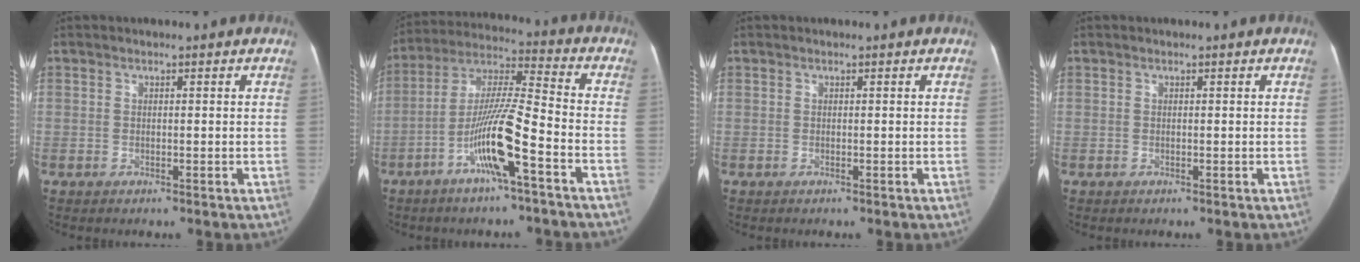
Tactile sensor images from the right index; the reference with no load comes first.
{"total": 12.6, "force": [-5.5, 0.2, 11.3], "torque": [-0.222, 0.010, -0.104]}
{"total": 0.0}
{"total": 0.0}